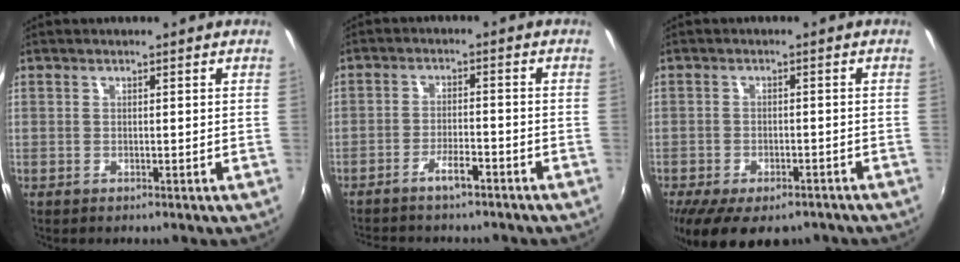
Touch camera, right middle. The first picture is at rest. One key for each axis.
{"total": 4.9, "fx": -4.1, "fy": 1.0, "fz": 2.5, "tx": -0.061, "ty": 0.006, "tz": -0.069}
{"total": 13.5, "fx": -9.4, "fy": 5.9, "fz": 7.6, "tx": -0.159, "ty": -0.039, "tz": -0.137}